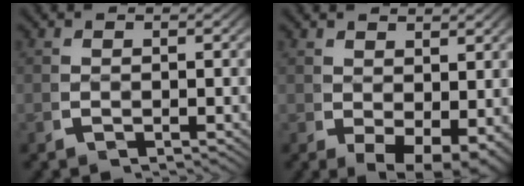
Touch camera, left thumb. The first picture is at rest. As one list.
[{"total": 4.6, "force": [-0.9, 3.2, 3.3], "torque": [-0.064, -0.046, 0.014]}]